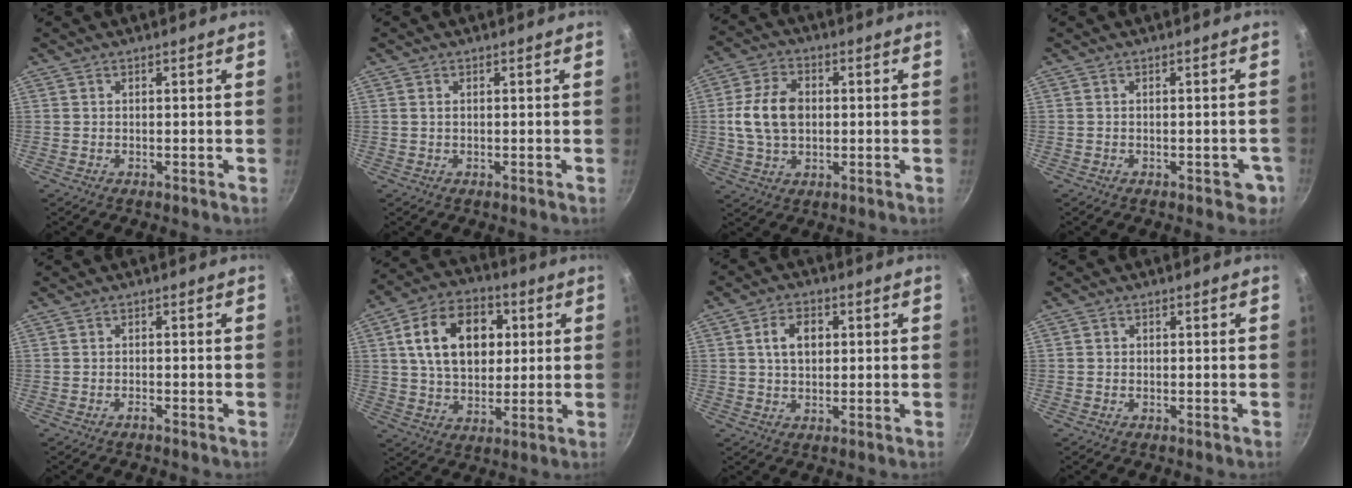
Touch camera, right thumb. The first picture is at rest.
{"total": 0.8, "force": [0.2, 0.5, 0.5], "torque": [-0.010, 0.002, 0.002]}
{"total": 10.6, "force": [0.5, 7.3, 7.6], "torque": [-0.132, 0.014, 0.005]}
{"total": 3.2, "force": [-1.3, 1.8, 2.3], "torque": [-0.012, 0.013, -0.009]}
{"total": 0.6, "force": [-0.6, 0.0, 0.3], "torque": [-0.007, 0.005, -0.013]}
{"total": 17.2, "force": [4.0, 11.8, 11.9], "torque": [-0.165, 0.009, 0.059]}
{"total": 6.3, "force": [1.3, 4.3, 4.4], "torque": [-0.057, 0.006, 0.020]}
{"total": 0.7, "force": [-0.1, 0.7, 0.1], "torque": [0.001, 0.002, -0.004]}